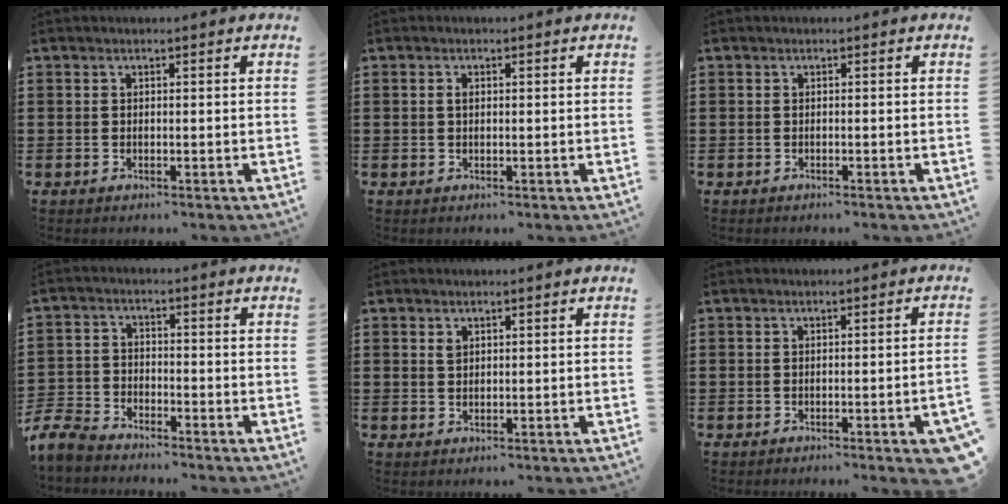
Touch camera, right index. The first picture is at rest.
{"total": 0.9, "force": [0.1, 0.5, 0.7], "torque": [-0.016, 0.002, 0.002]}
{"total": 0.0}
{"total": 5.2, "force": [-5.0, 1.2, 0.9], "torque": [-0.050, -0.005, -0.108]}
{"total": 1.3, "force": [0.7, 0.8, 0.7], "torque": [-0.009, 0.000, 0.011]}
{"total": 1.8, "force": [-1.0, -0.2, 1.5], "torque": [-0.024, -0.004, -0.017]}